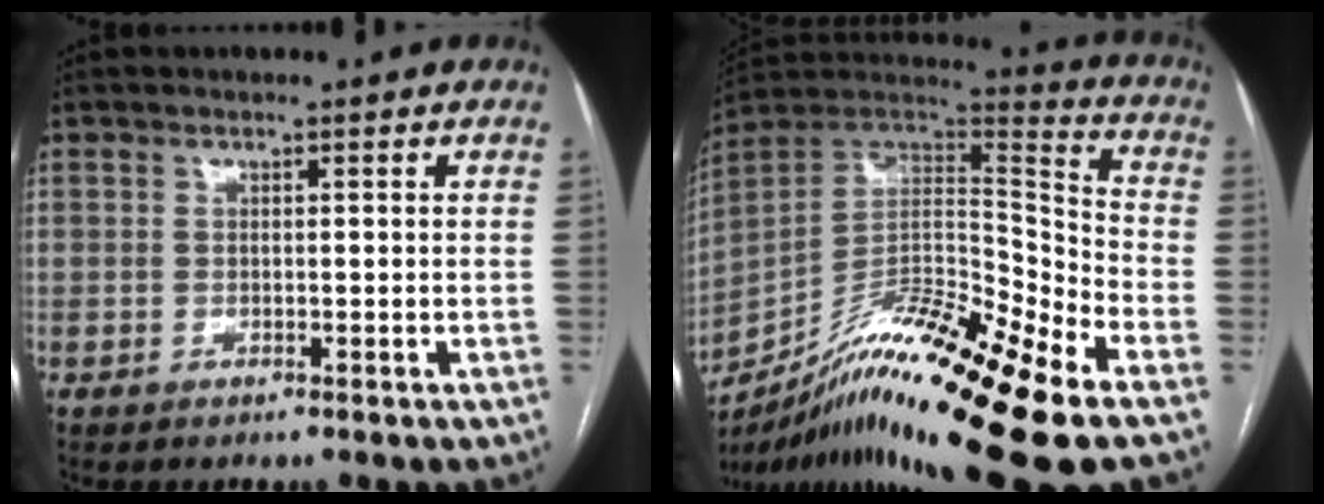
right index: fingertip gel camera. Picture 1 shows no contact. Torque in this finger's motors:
{"motor_torque": [1.02, -1.12, 0.22, 0.05]}